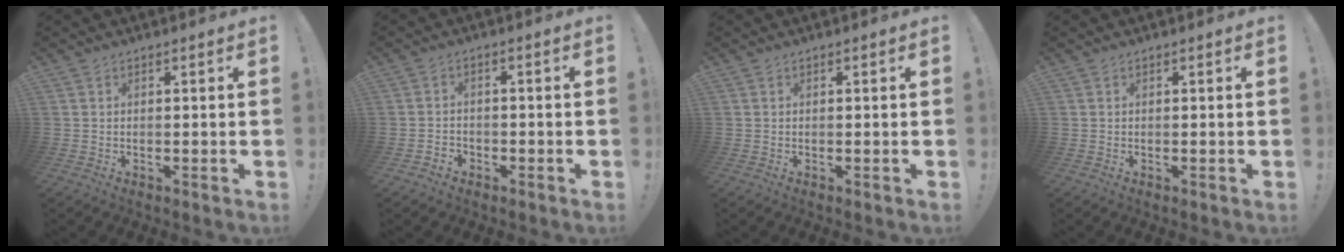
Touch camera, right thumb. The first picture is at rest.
{"total": 2.7, "force": [-2.1, 1.5, 0.5], "torque": [-0.010, 0.004, -0.042]}
{"total": 0.0}
{"total": 0.0}